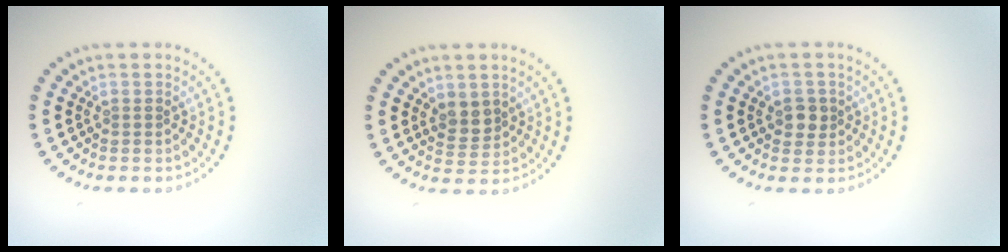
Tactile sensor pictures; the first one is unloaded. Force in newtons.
{"total": 2.0, "press": 1.8, "slide": 0.8}
{"total": 1.8, "press": 1.7, "slide": 0.6}